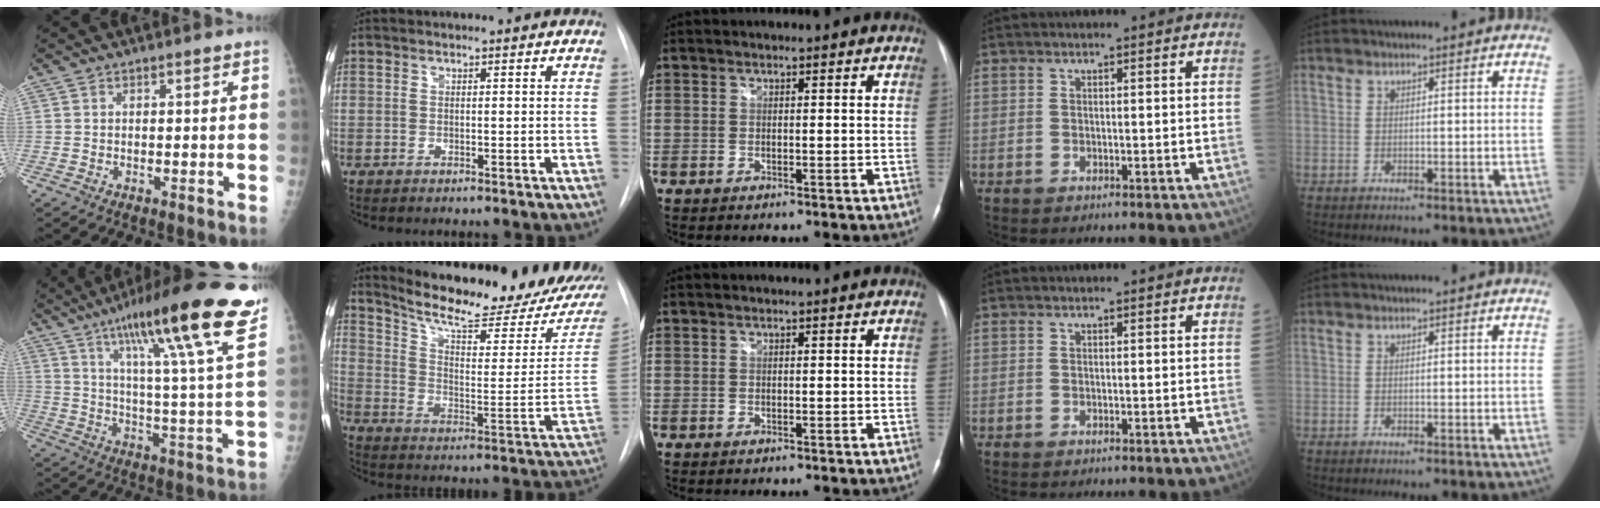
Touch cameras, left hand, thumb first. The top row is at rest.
{"thumb": {"total": 24.7, "force": [15.8, 2.1, 19.0], "torque": [-0.277, -0.050, 0.232]}, "index": {"total": 21.2, "force": [18.8, 2.9, 9.5], "torque": [-0.141, -0.070, 0.254]}}